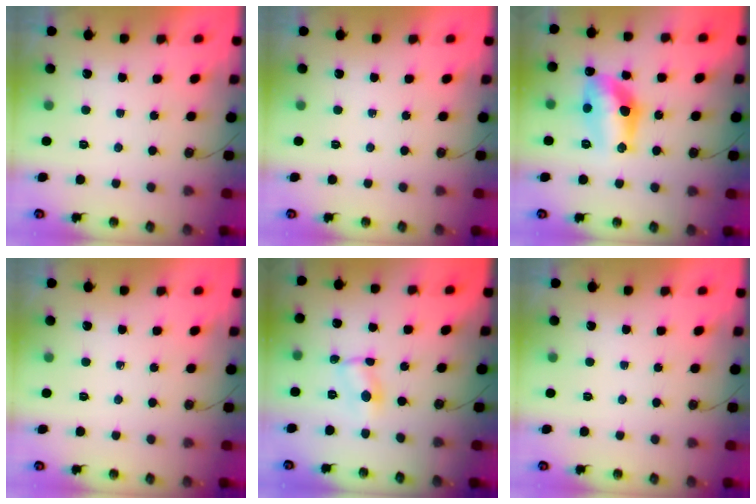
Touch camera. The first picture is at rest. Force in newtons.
{"total": 0.0}
{"total": 14.9, "press": 14.1, "slide": 5.0}
{"total": 0.0}
{"total": 2.0, "press": 2.0, "slide": 0.1}
{"total": 0.0}